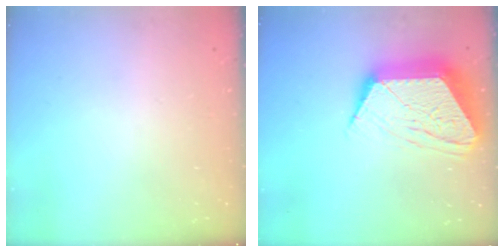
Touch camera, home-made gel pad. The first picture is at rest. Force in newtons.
{"total": 17.8, "press": 17.8, "slide": 1.4}